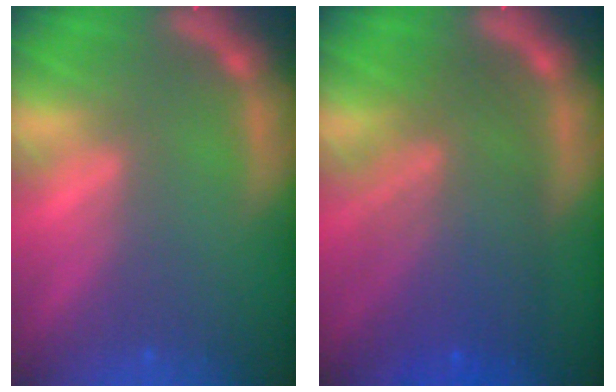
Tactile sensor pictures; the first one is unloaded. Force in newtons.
{"total": 9.1}